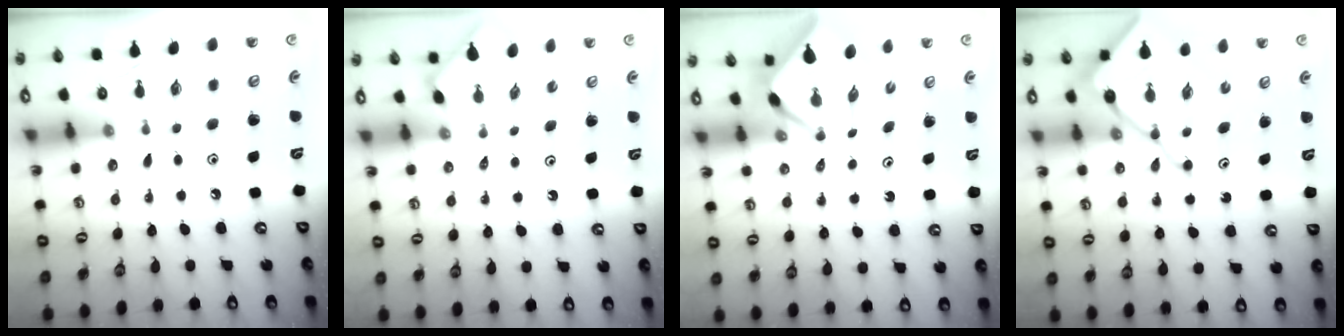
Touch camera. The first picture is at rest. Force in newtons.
{"total": 0.0}
{"total": 2.1, "press": 2.1, "slide": 0.2}
{"total": 11.8, "press": 11.7, "slide": 1.2}